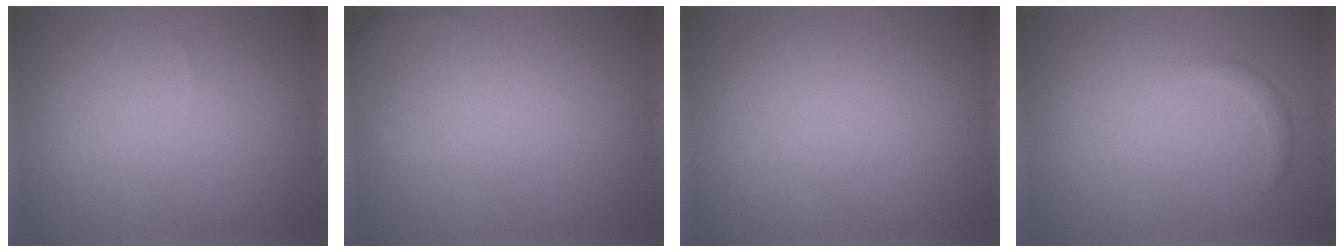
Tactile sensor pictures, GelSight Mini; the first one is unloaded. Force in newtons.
{"total": 1.4, "press": 1.4, "slide": 0.1}
{"total": 0.0}
{"total": 1.1, "press": 1.1, "slide": 0.0}